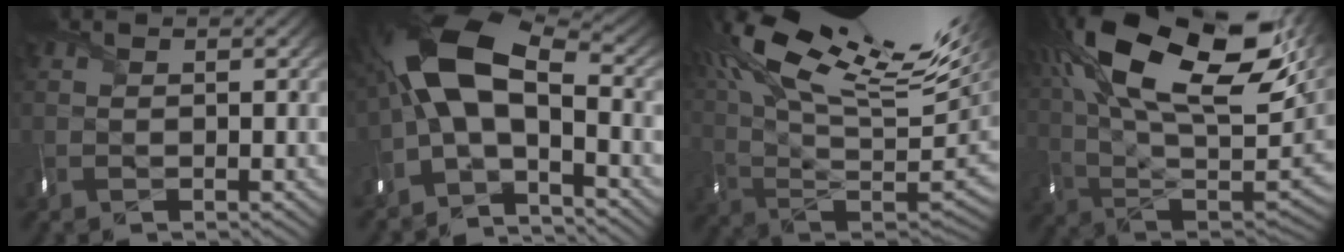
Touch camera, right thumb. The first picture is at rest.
{"total": 13.1, "force": [-1.2, 6.2, 11.5], "torque": [-0.230, 0.025, -0.047]}
{"total": 21.5, "force": [11.7, 7.1, 16.6], "torque": [-0.318, 0.050, 0.206]}
{"total": 22.4, "force": [10.3, 10.5, 17.0], "torque": [-0.331, 0.043, 0.171]}